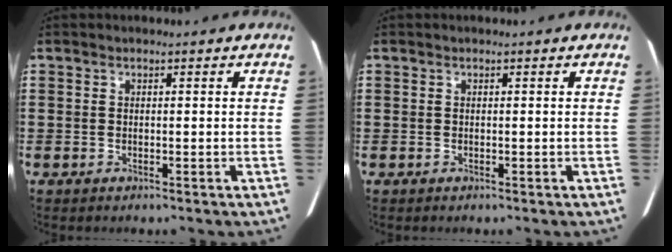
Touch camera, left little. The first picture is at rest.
{"total": 0.0}